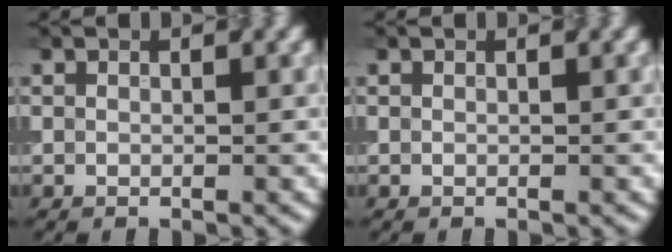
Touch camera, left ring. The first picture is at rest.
{"total": 0.0}